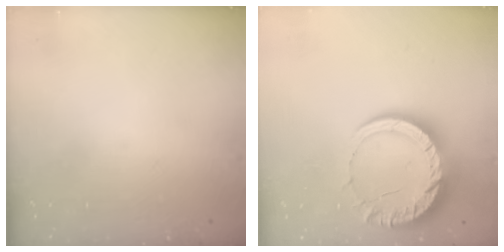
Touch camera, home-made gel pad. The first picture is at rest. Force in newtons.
{"total": 14.8, "press": 14.8, "slide": 0.8}